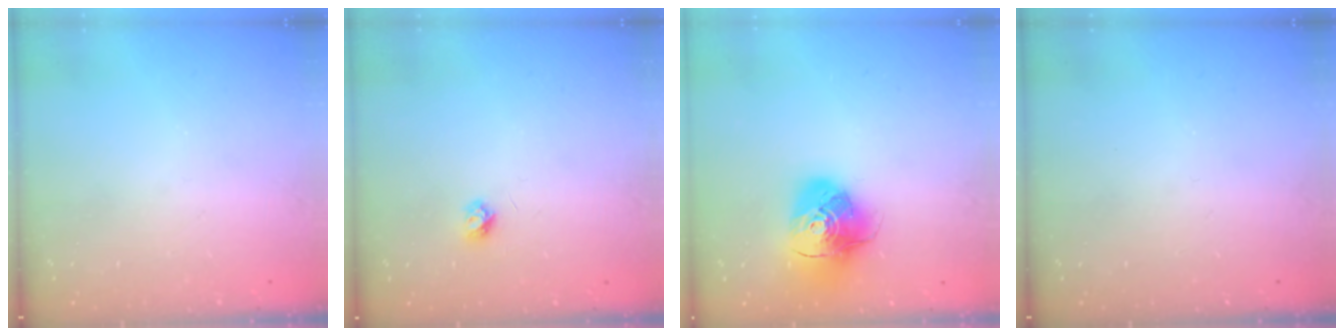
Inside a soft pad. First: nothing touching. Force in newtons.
{"total": 3.7, "press": 3.7, "slide": 0.5}
{"total": 14.5, "press": 14.4, "slide": 1.9}
{"total": 0.0}